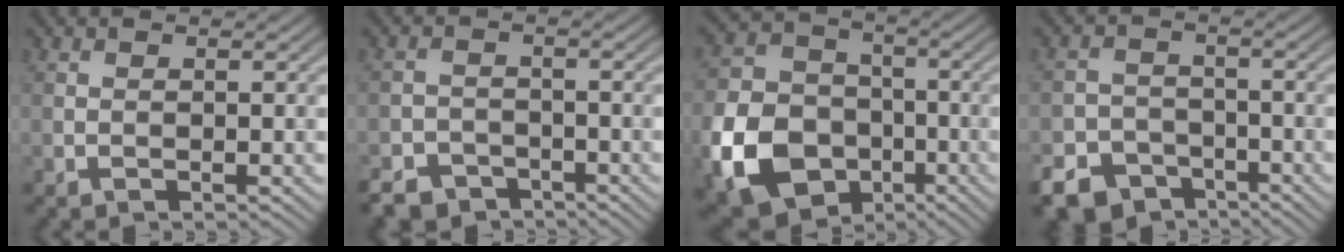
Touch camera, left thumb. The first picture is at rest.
{"total": 4.9, "force": [-3.9, 2.7, 1.1], "torque": [-0.017, -0.002, -0.071]}
{"total": 14.1, "force": [-5.3, 10.8, 7.3], "torque": [-0.188, -0.038, -0.110]}
{"total": 8.2, "force": [-5.9, 5.3, 2.2], "torque": [-0.042, -0.014, -0.100]}